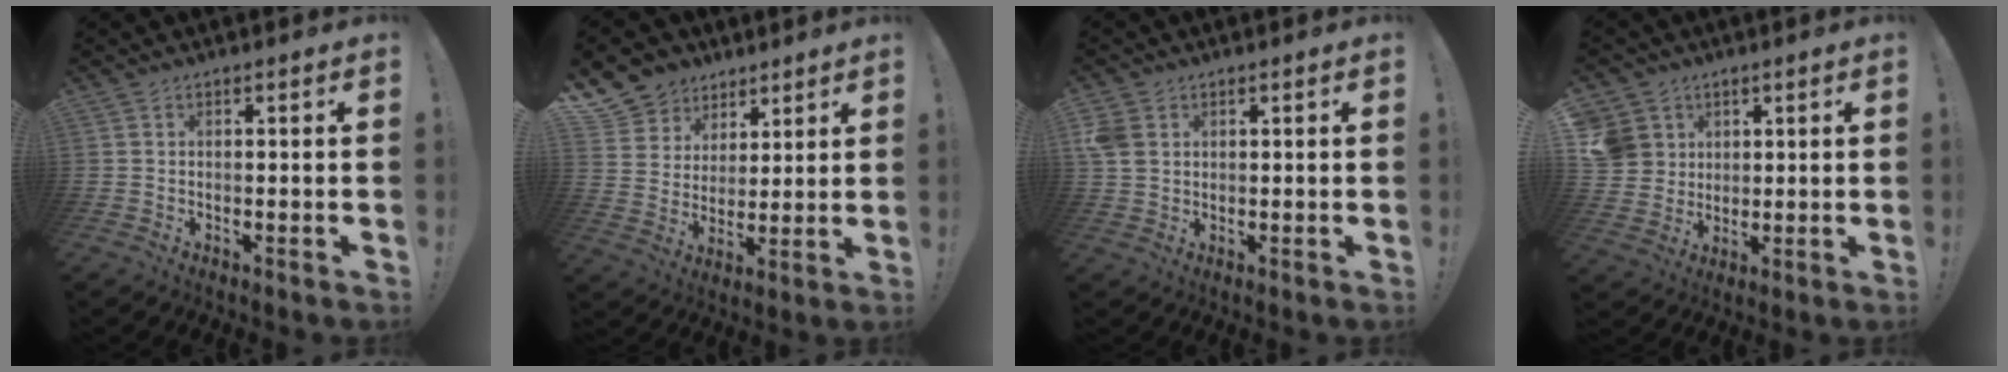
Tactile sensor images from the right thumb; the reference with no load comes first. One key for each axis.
{"total": 10.3, "fx": 6.1, "fy": 8.1, "fz": 1.7, "tx": -0.036, "ty": -0.044, "tz": 0.127}
{"total": 5.4, "fx": 1.9, "fy": 4.2, "fz": 2.8, "tx": -0.058, "ty": 0.002, "tz": 0.040}
{"total": 9.2, "fx": 3.3, "fy": 8.3, "fz": 2.4, "tx": -0.045, "ty": -0.011, "tz": 0.072}